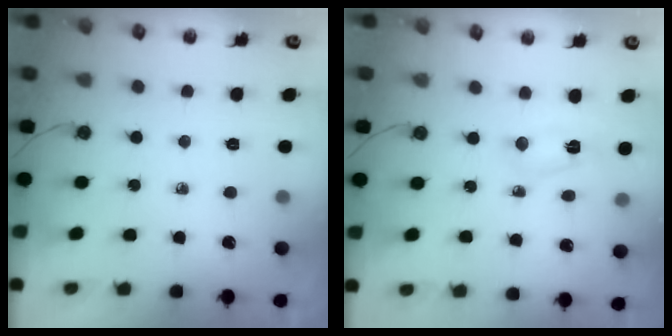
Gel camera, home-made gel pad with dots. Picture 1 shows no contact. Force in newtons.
{"total": 3.0, "press": 2.9, "slide": 0.6}